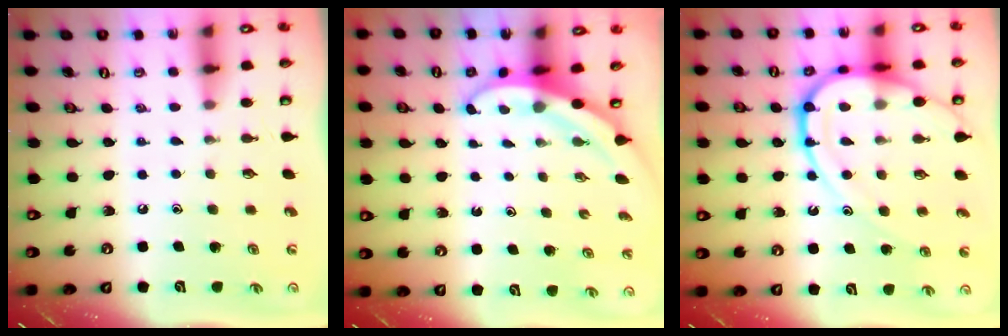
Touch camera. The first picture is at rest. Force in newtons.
{"total": 3.2, "press": 3.2, "slide": 0.1}
{"total": 16.4, "press": 16.4, "slide": 1.7}